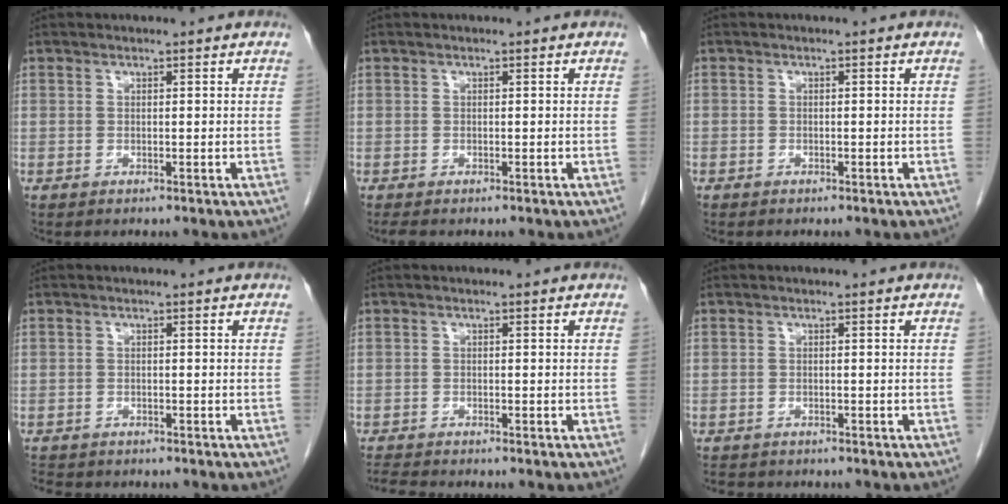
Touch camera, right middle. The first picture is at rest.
{"total": 0.9, "force": [-0.8, 0.2, 0.4], "torque": [-0.013, -0.004, -0.013]}
{"total": 0.8, "force": [-0.6, 0.5, 0.0], "torque": [-0.009, 0.003, -0.011]}
{"total": 3.9, "force": [-3.4, 1.6, 1.0], "torque": [-0.018, -0.006, -0.051]}
{"total": 2.6, "force": [-2.5, -0.3, 0.4], "torque": [-0.011, -0.014, -0.046]}
{"total": 3.8, "force": [-3.3, 1.5, 1.1], "torque": [-0.022, -0.005, -0.044]}